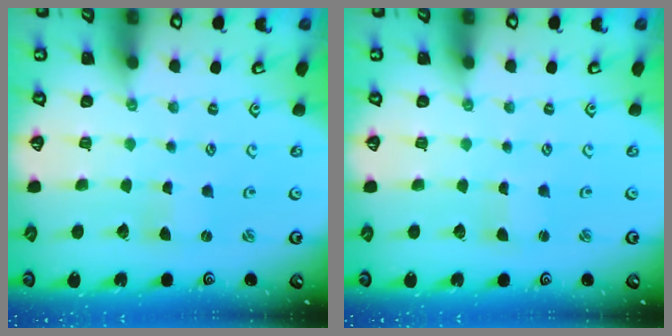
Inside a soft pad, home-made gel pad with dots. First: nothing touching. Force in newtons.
{"total": 1.4, "press": 1.4, "slide": 0.0}